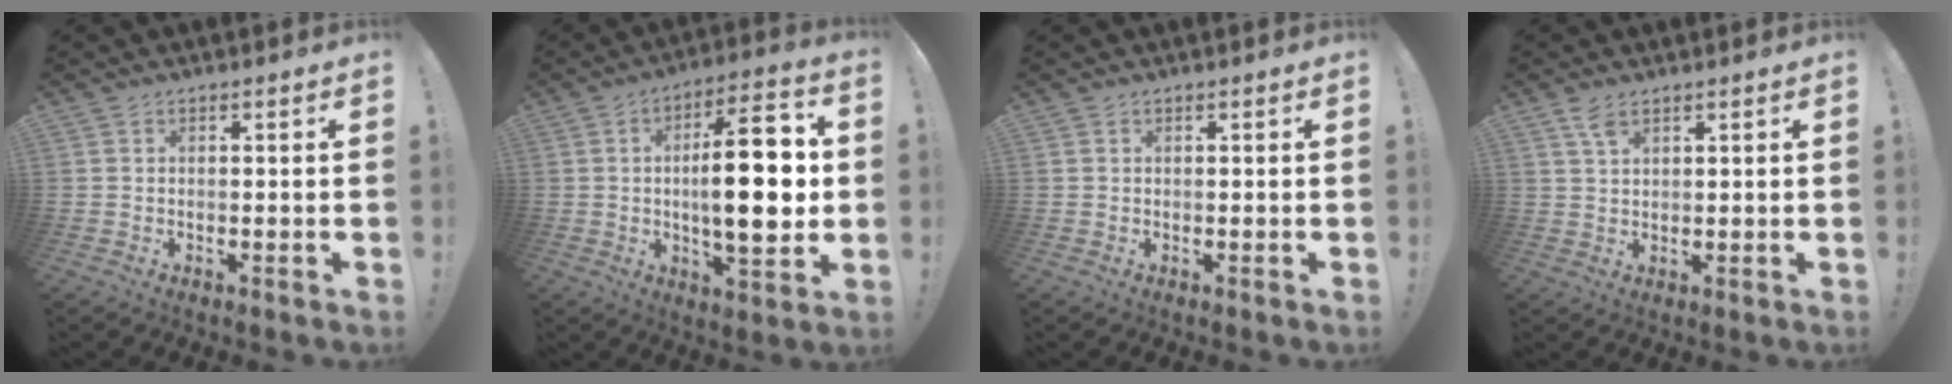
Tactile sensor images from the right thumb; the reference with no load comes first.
{"total": 20.0, "force": [0.2, 6.9, 18.8], "torque": [-0.299, -0.004, -0.005]}
{"total": 0.0}
{"total": 4.1, "force": [2.7, 1.6, 2.6], "torque": [-0.043, -0.015, 0.046]}